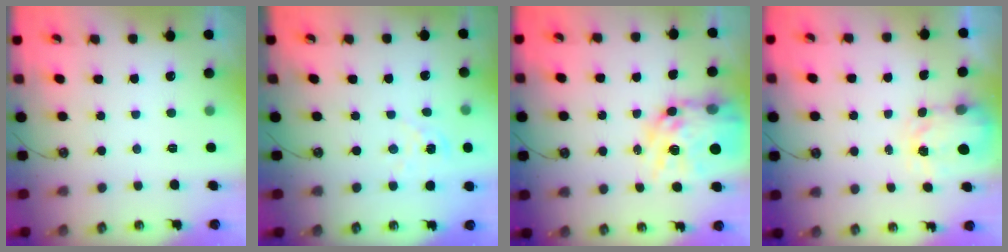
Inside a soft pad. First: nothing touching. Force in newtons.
{"total": 1.6, "press": 1.6, "slide": 0.2}
{"total": 17.1, "press": 17.0, "slide": 1.5}
{"total": 3.9, "press": 3.8, "slide": 0.5}